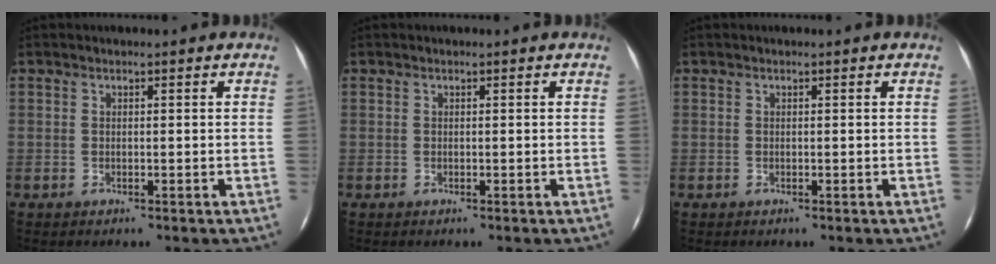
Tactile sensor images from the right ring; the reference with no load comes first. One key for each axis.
{"total": 0.0}
{"total": 0.0}